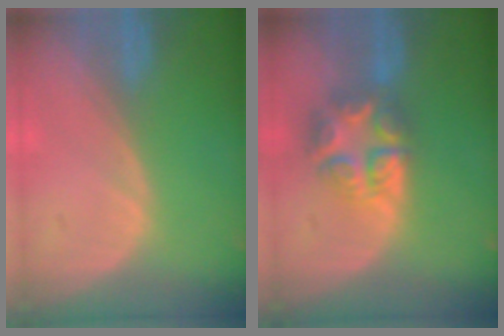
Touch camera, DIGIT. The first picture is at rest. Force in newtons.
{"total": 8.0, "press": 6.9, "slide": 4.2}